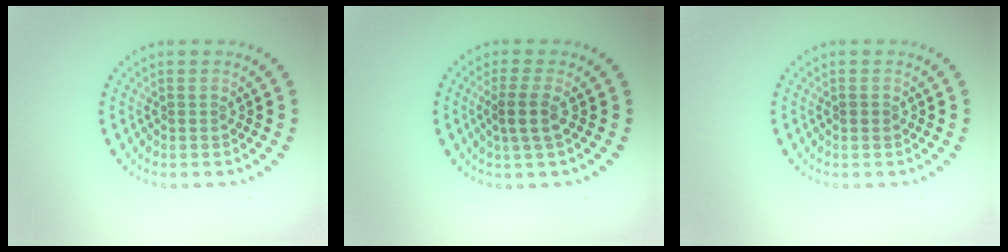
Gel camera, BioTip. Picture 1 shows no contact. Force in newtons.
{"total": 2.2, "press": 1.7, "slide": 1.4}
{"total": 0.7, "press": 0.7, "slide": 0.2}